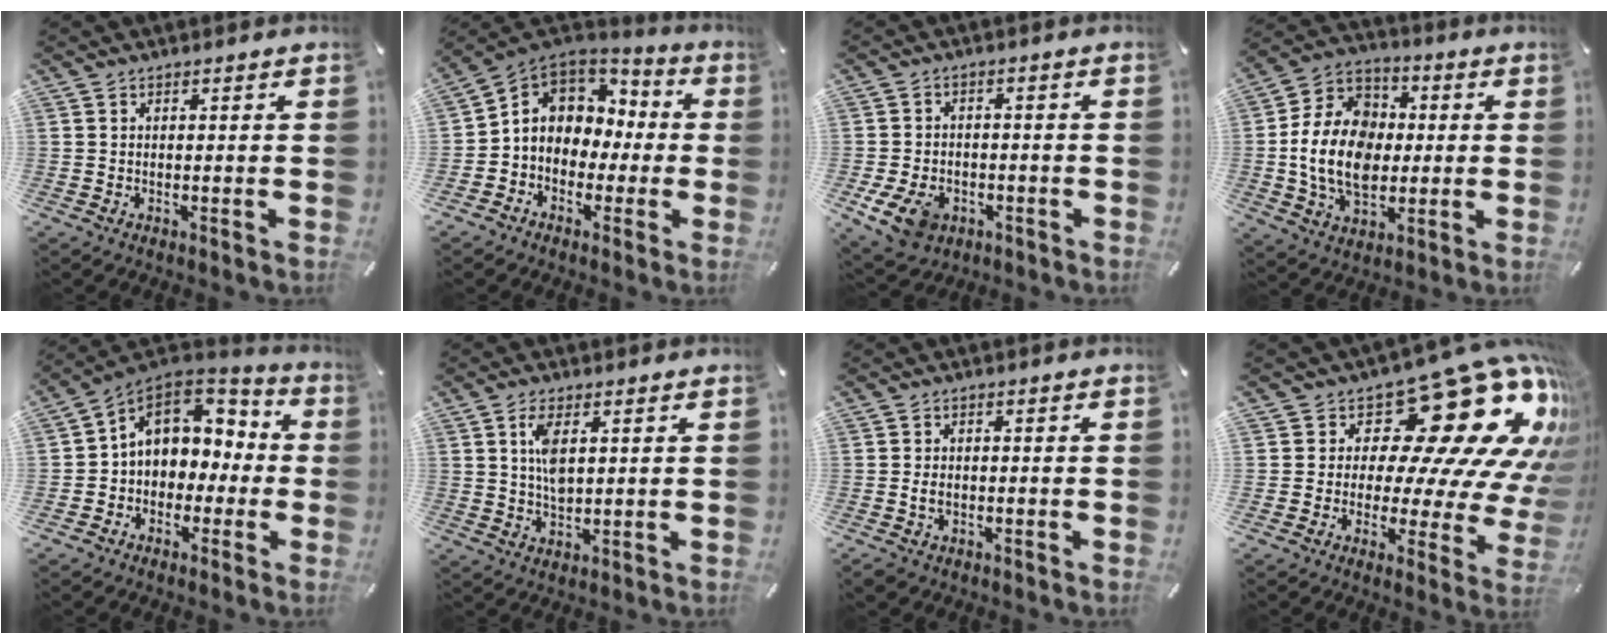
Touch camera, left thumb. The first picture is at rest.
{"total": 8.5, "force": [-0.1, 8.1, 2.6], "torque": [-0.072, 0.010, 0.005]}
{"total": 8.3, "force": [-3.3, 6.2, 4.4], "torque": [-0.092, 0.014, -0.059]}
{"total": 16.5, "force": [-1.3, 12.7, 10.5], "torque": [-0.237, 0.011, -0.025]}
{"total": 9.2, "force": [1.2, 8.4, 3.6], "torque": [-0.080, 0.003, 0.029]}
{"total": 5.7, "force": [1.6, 2.6, 4.8], "torque": [-0.102, 0.000, 0.023]}
{"total": 2.5, "force": [-0.8, 1.8, 1.5], "torque": [-0.035, 0.002, -0.018]}
{"total": 23.1, "force": [11.9, 10.5, 16.9], "torque": [-0.198, -0.119, 0.204]}